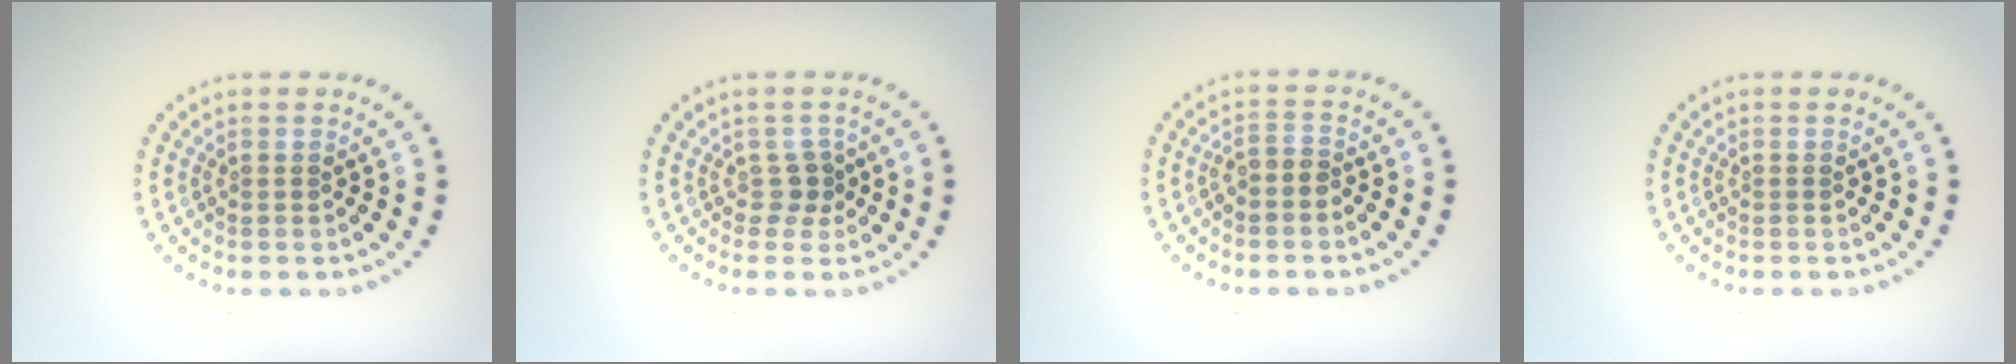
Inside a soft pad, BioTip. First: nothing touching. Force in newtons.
{"total": 1.5, "press": 1.0, "slide": 1.1}
{"total": 1.7, "press": 1.4, "slide": 1.0}
{"total": 0.0}